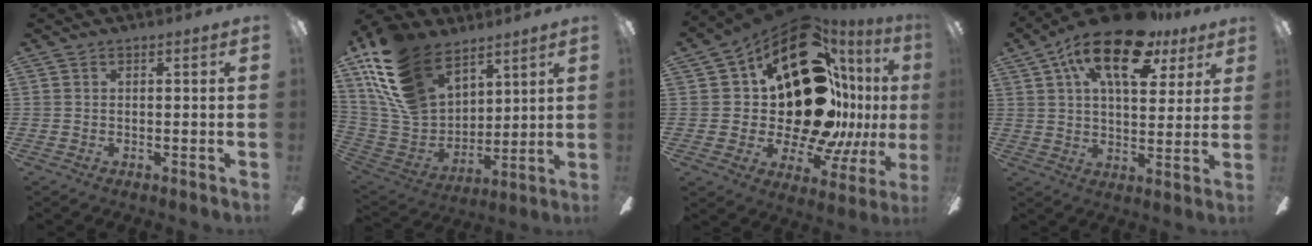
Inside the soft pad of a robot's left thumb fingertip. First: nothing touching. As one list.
[{"total": 21.3, "force": [13.0, 12.8, 11.0], "torque": [-0.261, -0.056, 0.248]}, {"total": 27.1, "force": [5.8, 14.8, 21.9], "torque": [-0.369, -0.078, 0.129]}, {"total": 19.6, "force": [10.5, 9.1, 13.9], "torque": [-0.226, -0.032, 0.176]}]